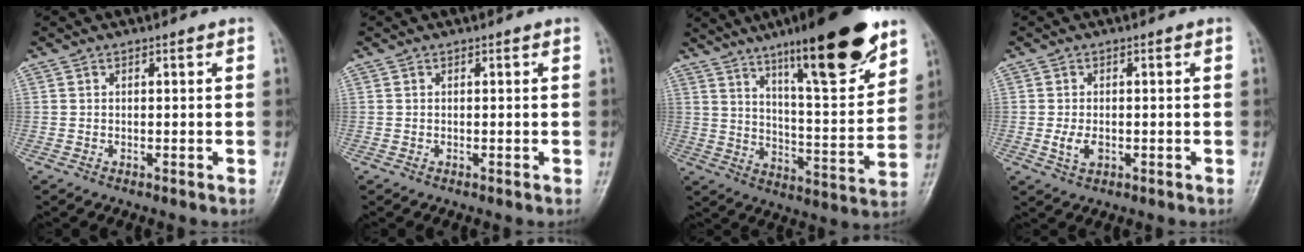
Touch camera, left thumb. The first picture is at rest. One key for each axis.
{"total": 0.0}
{"total": 22.0, "fx": 13.8, "fy": 4.5, "fz": 16.5, "tx": -0.217, "ty": -0.065, "tz": 0.218}
{"total": 3.0, "fx": -0.6, "fy": 1.8, "fz": 2.4, "tx": -0.048, "ty": -0.004, "tz": -0.011}